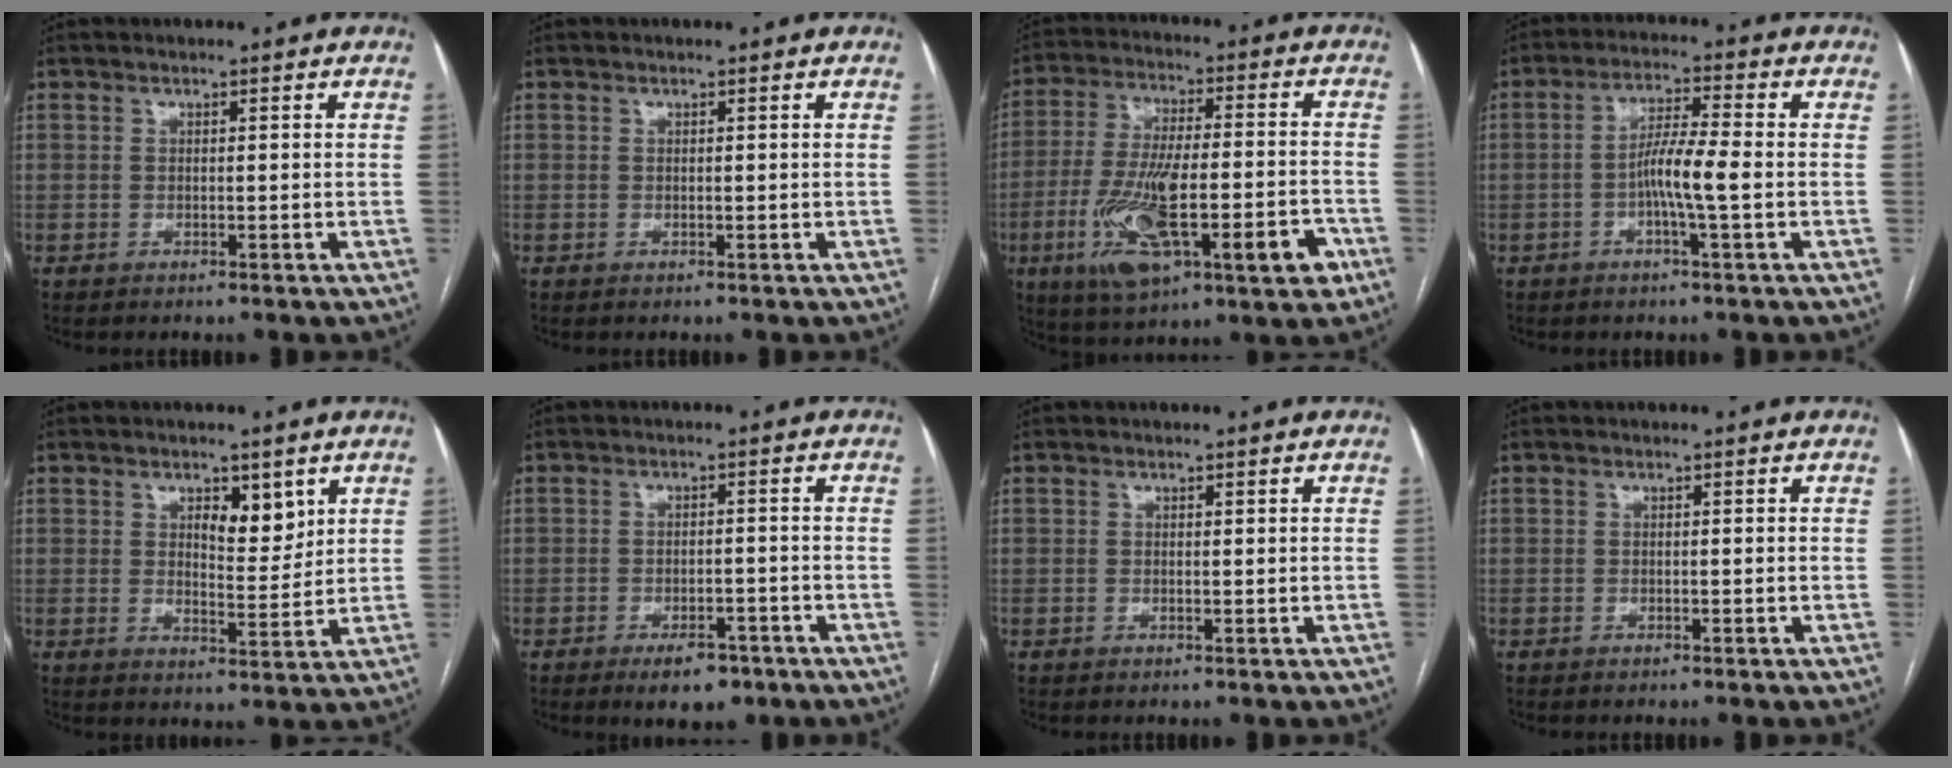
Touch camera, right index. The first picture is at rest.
{"total": 0.0}
{"total": 19.0, "force": [-7.1, 5.0, 16.9], "torque": [-0.297, -0.001, -0.105]}
{"total": 6.2, "force": [-1.4, 0.0, 6.0], "torque": [-0.117, 0.006, -0.028]}
{"total": 5.2, "force": [2.6, 2.3, 3.9], "torque": [-0.057, -0.004, 0.042]}
{"total": 5.3, "force": [-3.5, 2.4, 3.2], "torque": [-0.046, 0.002, -0.047]}
{"total": 0.0}
{"total": 0.0}